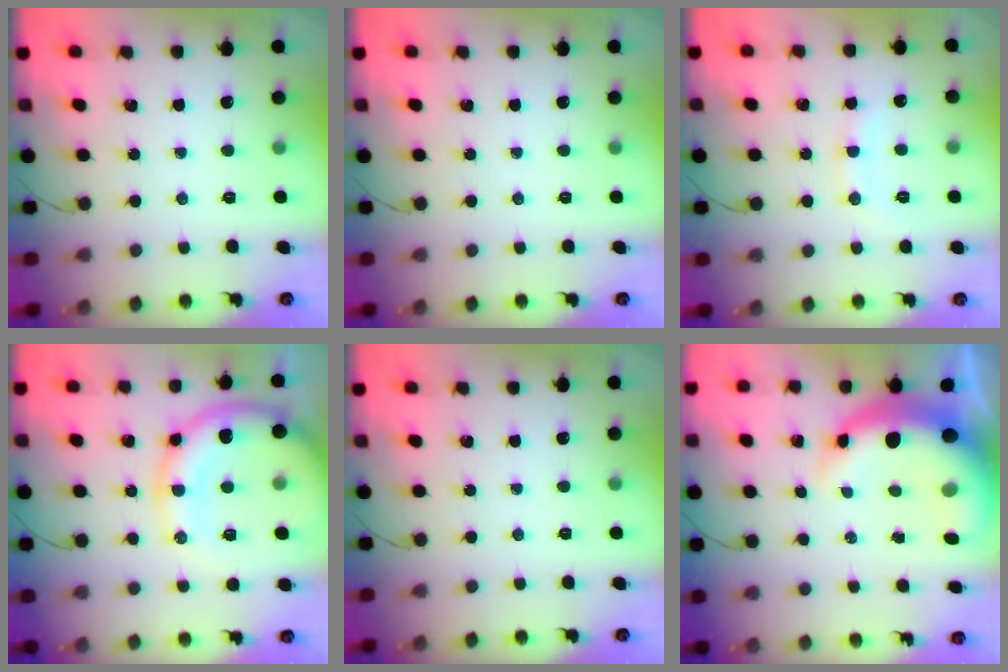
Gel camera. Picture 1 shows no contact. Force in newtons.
{"total": 0.0}
{"total": 7.3, "press": 7.2, "slide": 0.9}
{"total": 16.8, "press": 16.7, "slide": 1.4}
{"total": 0.0}
{"total": 11.9, "press": 11.4, "slide": 3.2}